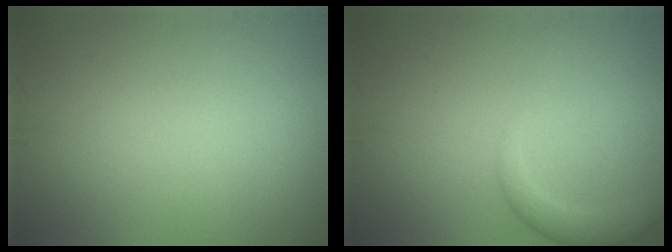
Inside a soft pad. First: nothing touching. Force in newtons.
{"total": 2.5, "press": 2.5, "slide": 0.2}